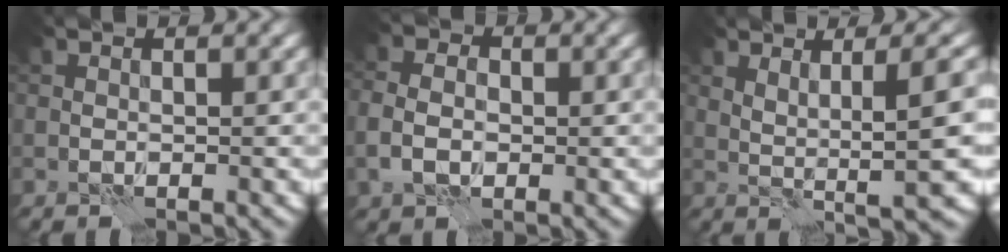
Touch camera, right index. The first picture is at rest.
{"total": 4.2, "force": [-0.7, 3.1, 2.6], "torque": [-0.045, 0.003, -0.017]}
{"total": 6.0, "force": [0.9, 1.3, 5.8], "torque": [-0.083, 0.005, 0.021]}